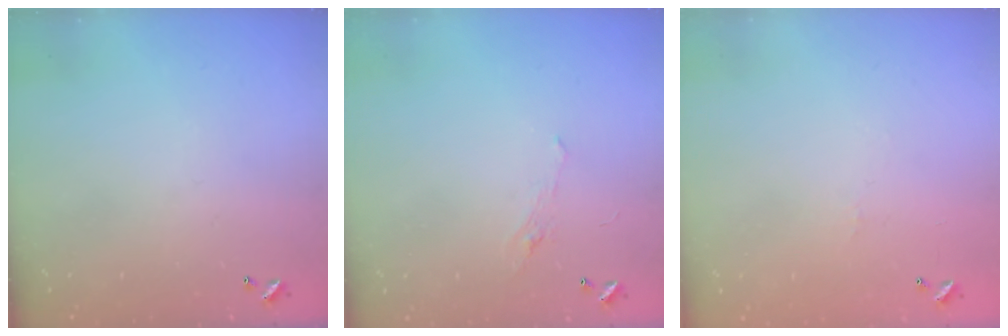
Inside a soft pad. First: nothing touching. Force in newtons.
{"total": 2.2, "press": 2.1, "slide": 0.8}
{"total": 6.5, "press": 6.4, "slide": 0.7}